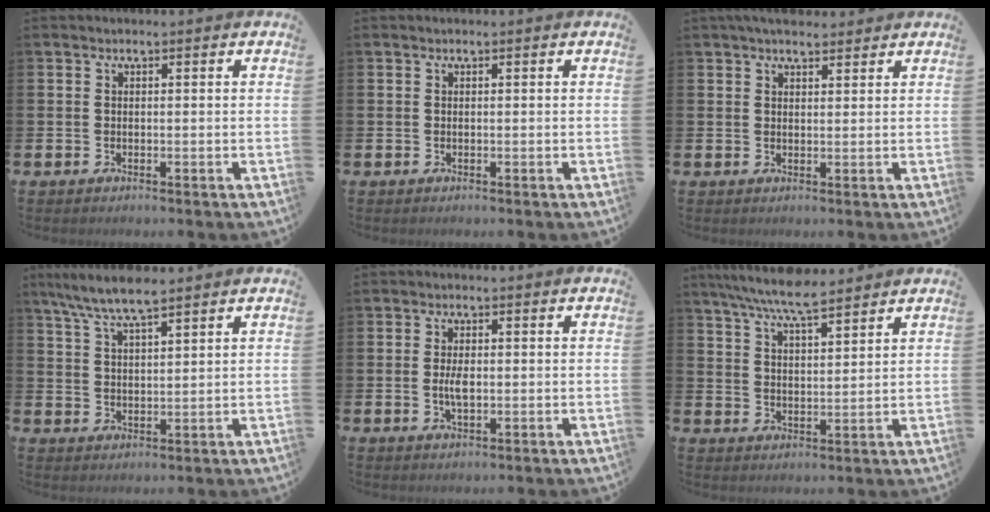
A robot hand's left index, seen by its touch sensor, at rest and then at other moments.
{"total": 0.0}
{"total": 3.5, "force": [3.2, 1.1, 0.8], "torque": [-0.013, -0.011, 0.056]}
{"total": 6.8, "force": [5.8, 1.1, 3.3], "torque": [-0.077, -0.017, 0.105]}
{"total": 2.8, "force": [-0.1, 1.2, 2.5], "torque": [-0.046, 0.002, -0.004]}
{"total": 7.3, "force": [6.7, 0.9, 2.5], "torque": [-0.066, -0.027, 0.122]}